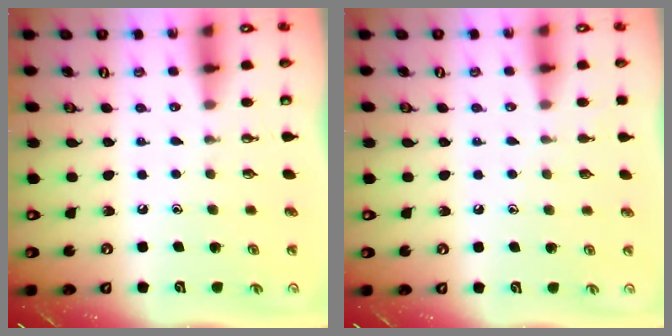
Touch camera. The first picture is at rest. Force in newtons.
{"total": 2.5, "press": 2.5, "slide": 0.3}